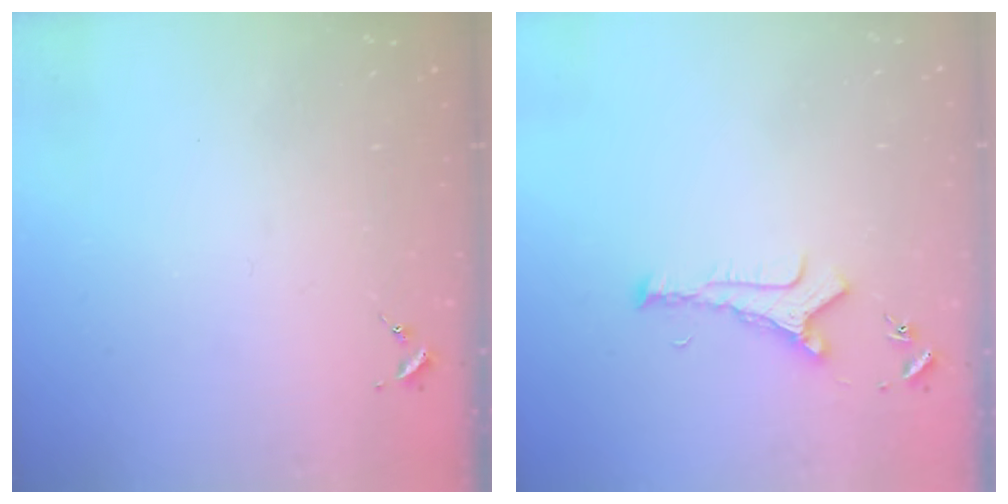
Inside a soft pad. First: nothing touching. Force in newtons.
{"total": 5.1, "press": 5.0, "slide": 0.7}